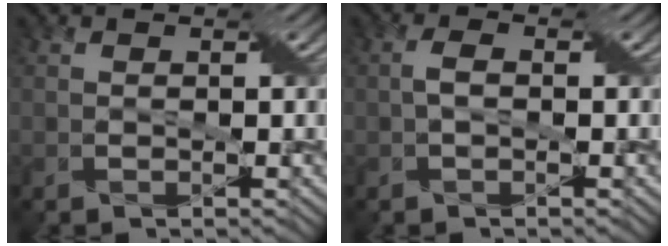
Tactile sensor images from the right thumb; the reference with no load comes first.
{"total": 1.6, "force": [-0.2, 0.8, 1.3], "torque": [-0.031, 0.008, -0.005]}